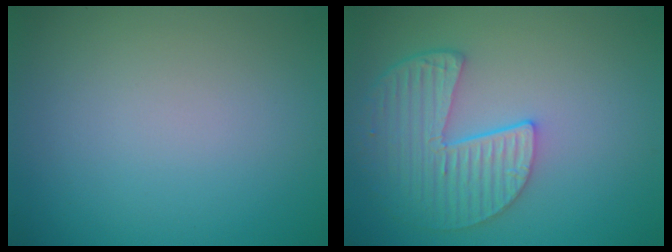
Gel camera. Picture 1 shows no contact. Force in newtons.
{"total": 5.4, "press": 4.3, "slide": 3.2}